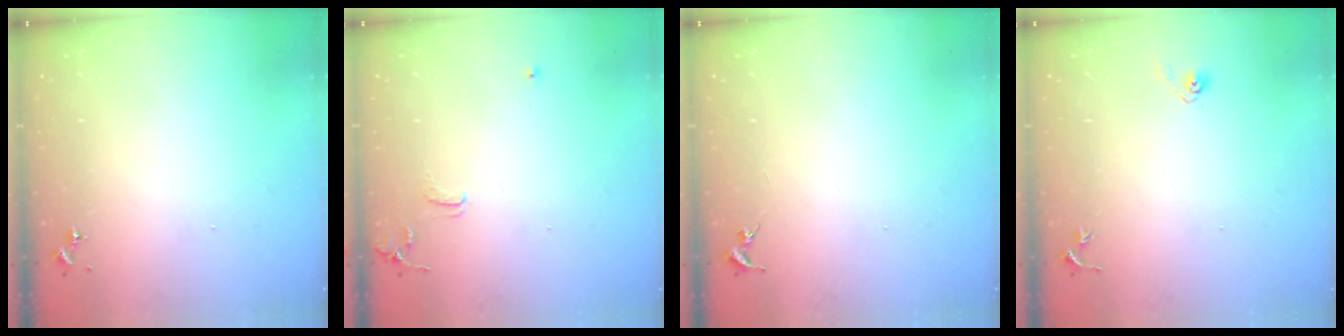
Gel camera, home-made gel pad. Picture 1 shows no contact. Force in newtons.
{"total": 6.4, "press": 6.3, "slide": 0.8}
{"total": 0.0}
{"total": 3.5, "press": 3.2, "slide": 1.5}